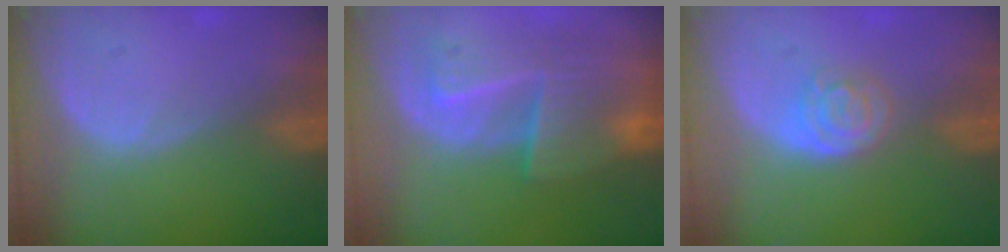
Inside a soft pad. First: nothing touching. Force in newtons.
{"total": 8.9, "press": 8.1, "slide": 3.7}
{"total": 4.2, "press": 3.8, "slide": 2.0}